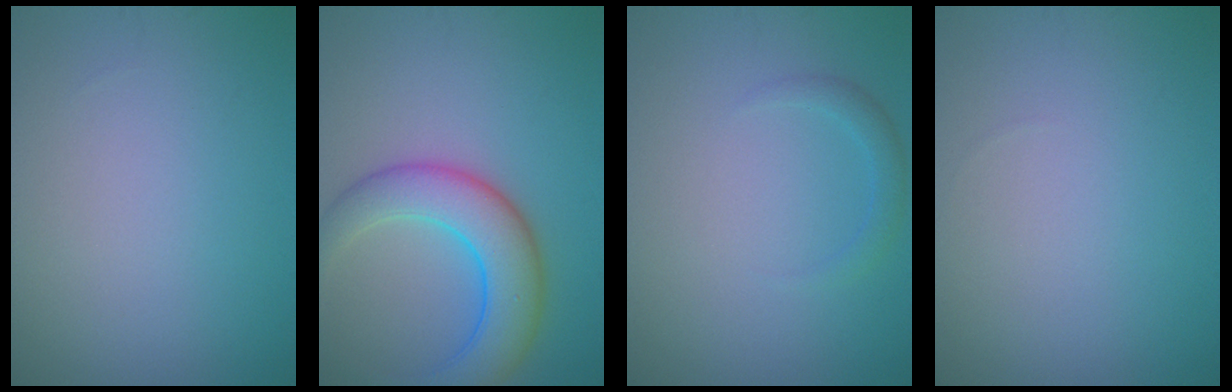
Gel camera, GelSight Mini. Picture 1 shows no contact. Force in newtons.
{"total": 6.6, "press": 6.6, "slide": 0.4}
{"total": 1.3, "press": 1.3, "slide": 0.1}
{"total": 0.0}